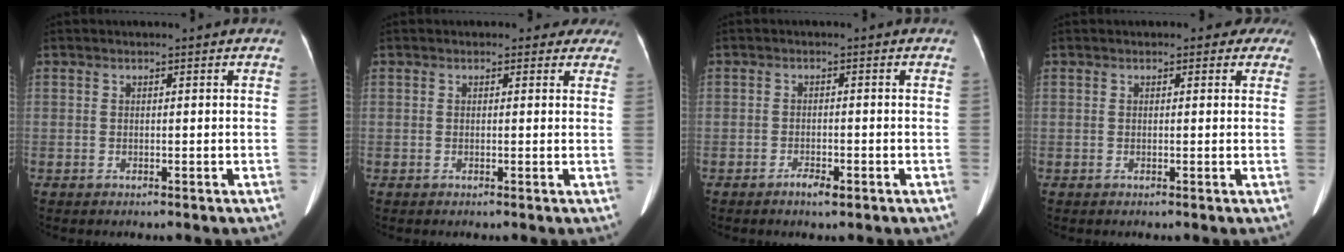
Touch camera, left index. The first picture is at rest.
{"total": 3.1, "force": [2.4, 1.9, 0.3], "torque": [0.017, -0.004, 0.008]}
{"total": 2.0, "force": [-1.3, 0.6, 1.4], "torque": [-0.025, -0.001, -0.020]}
{"total": 3.2, "force": [2.3, 2.1, 1.0], "torque": [0.009, 0.003, 0.009]}